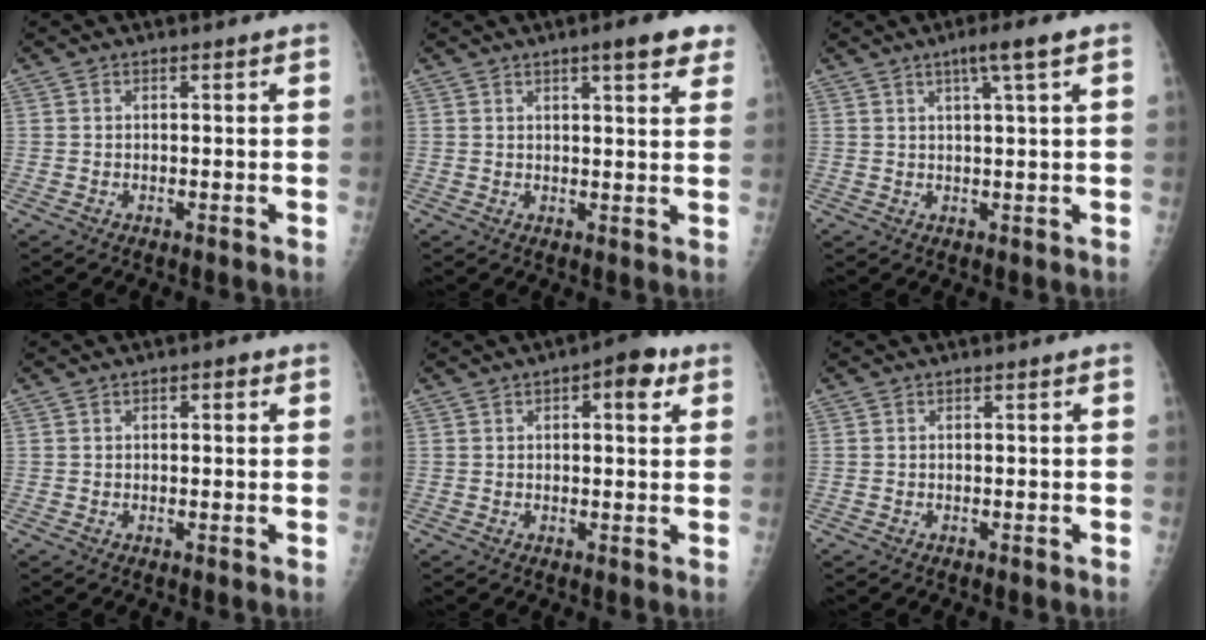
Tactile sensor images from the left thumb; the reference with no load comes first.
{"total": 7.3, "force": [4.6, 1.6, 5.4], "torque": [-0.051, -0.015, 0.055]}
{"total": 4.6, "force": [2.4, -0.2, 3.9], "torque": [-0.069, -0.003, 0.041]}
{"total": 1.9, "force": [0.8, 1.1, 1.4], "torque": [-0.011, 0.002, 0.008]}
{"total": 6.5, "force": [2.8, 2.8, 5.1], "torque": [-0.046, 0.000, 0.029]}
{"total": 0.0}